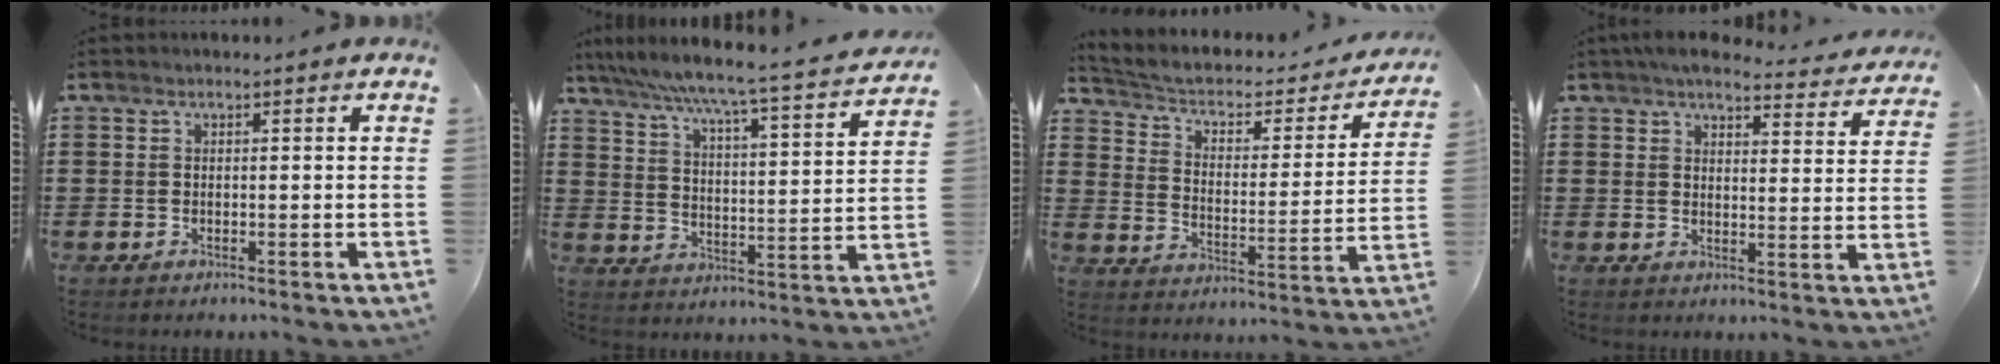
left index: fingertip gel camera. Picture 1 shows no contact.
{"total": 5.2, "force": [4.5, -0.9, 2.4], "torque": [-0.068, -0.045, 0.065]}
{"total": 3.2, "force": [1.8, 1.7, 2.0], "torque": [-0.051, -0.019, 0.020]}
{"total": 4.9, "force": [4.5, 0.9, 1.7], "torque": [-0.043, -0.020, 0.079]}